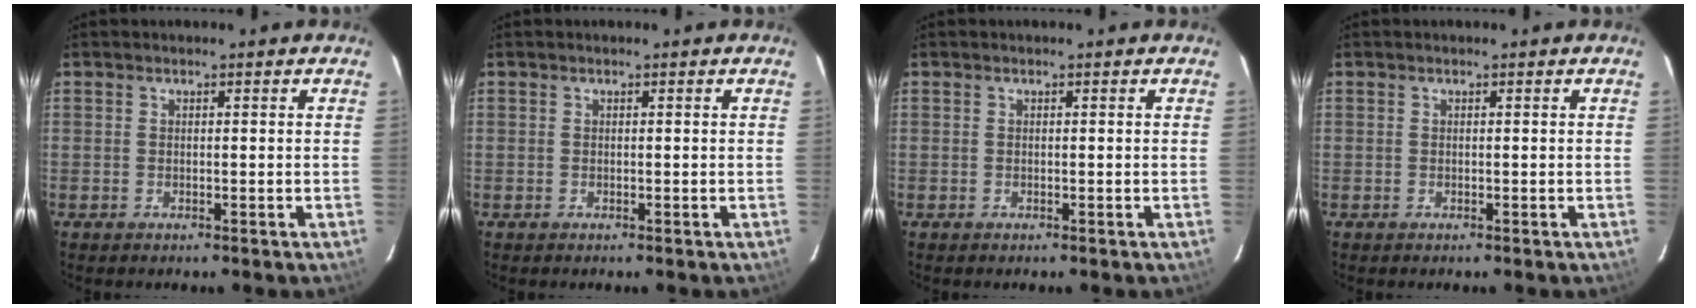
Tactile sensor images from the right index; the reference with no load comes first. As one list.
[{"total": 0.0}, {"total": 0.0}, {"total": 0.0}]